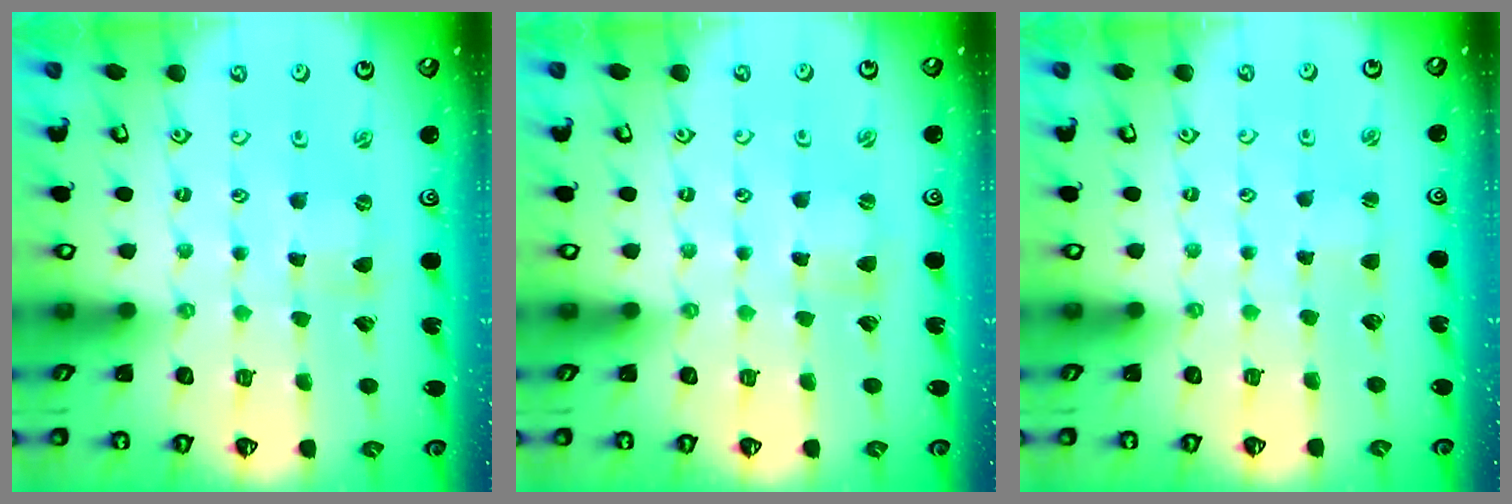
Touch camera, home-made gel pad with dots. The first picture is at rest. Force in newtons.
{"total": 0.0}
{"total": 1.6, "press": 1.6, "slide": 0.3}